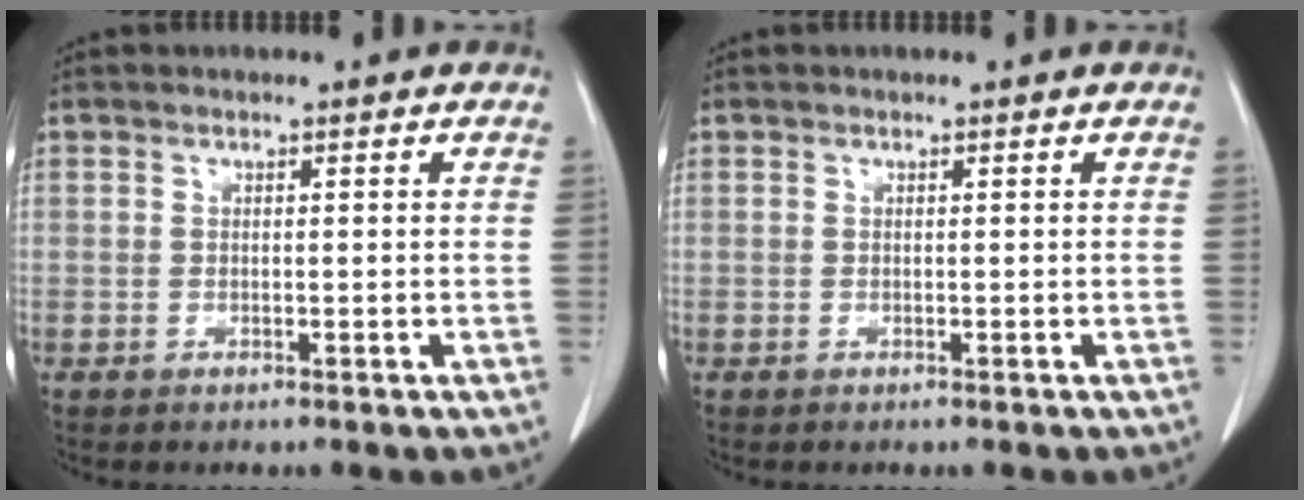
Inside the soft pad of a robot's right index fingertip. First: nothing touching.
{"total": 0.0}